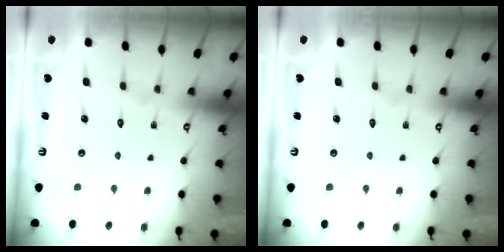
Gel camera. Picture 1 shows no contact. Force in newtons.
{"total": 0.0}